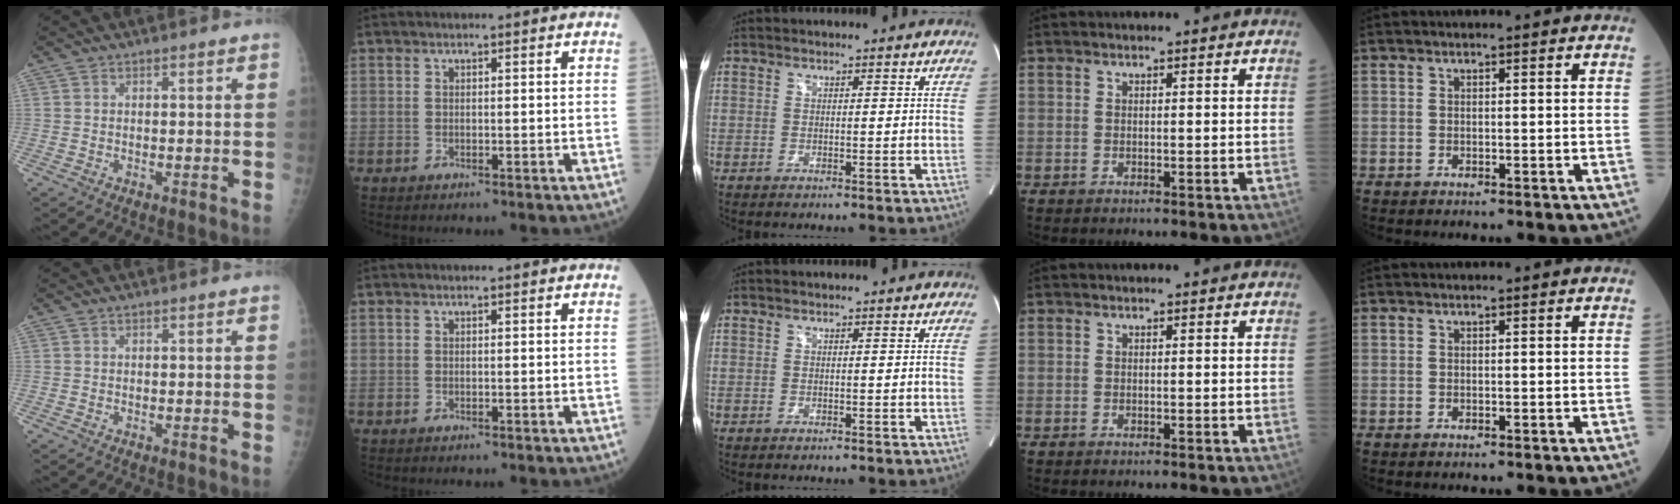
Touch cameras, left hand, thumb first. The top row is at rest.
{}